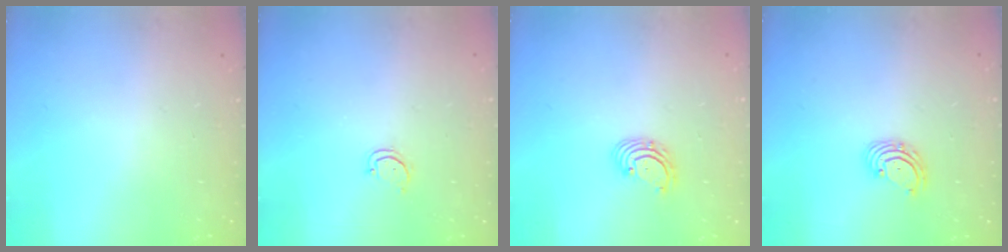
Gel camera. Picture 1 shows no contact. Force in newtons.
{"total": 2.6, "press": 2.6, "slide": 0.2}
{"total": 2.9, "press": 2.9, "slide": 0.3}
{"total": 3.3, "press": 3.2, "slide": 0.5}